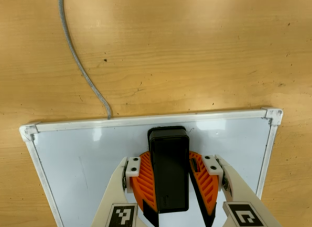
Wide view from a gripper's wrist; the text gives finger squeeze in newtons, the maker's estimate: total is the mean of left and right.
{"total": 15.0, "left": 17.7, "right": 12.2}